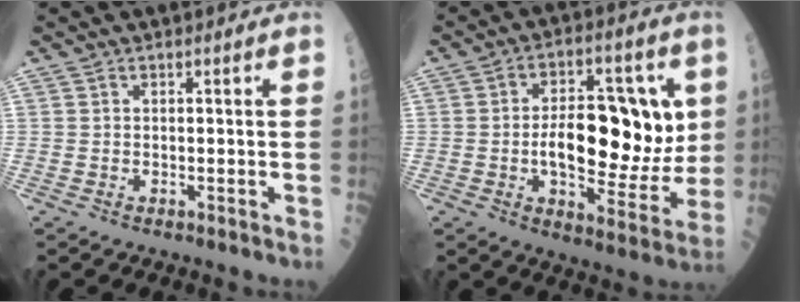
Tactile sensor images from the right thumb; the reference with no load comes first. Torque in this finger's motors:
{"motor_torque": [1.41, 2.36, 1.50, 0.47, 0.21]}